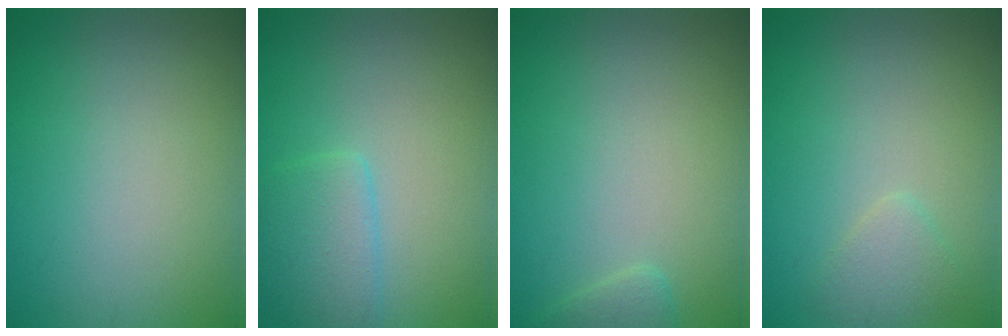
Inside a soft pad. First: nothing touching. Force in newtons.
{"total": 2.8, "press": 2.8, "slide": 0.3}
{"total": 1.3, "press": 1.3, "slide": 0.1}
{"total": 1.5, "press": 1.5, "slide": 0.1}